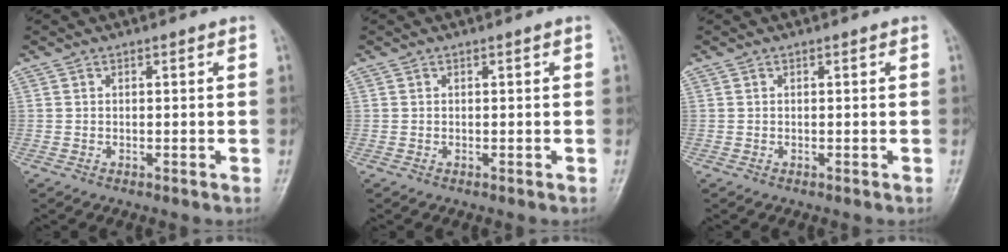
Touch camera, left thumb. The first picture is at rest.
{"total": 0.0}
{"total": 0.0}